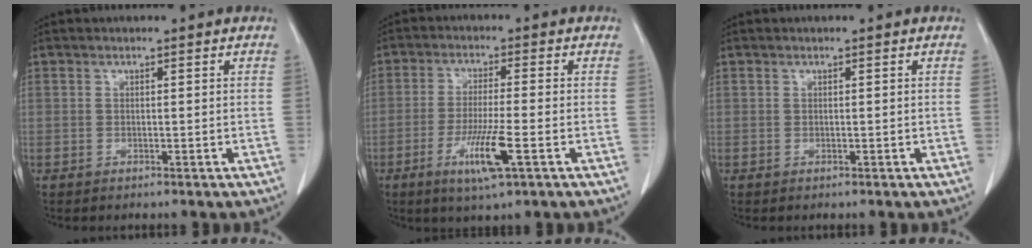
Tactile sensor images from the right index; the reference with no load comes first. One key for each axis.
{"total": 7.8, "fx": -3.2, "fy": 0.1, "fz": 7.1, "tx": -0.135, "ty": -0.019, "tz": -0.056}
{"total": 0.0}